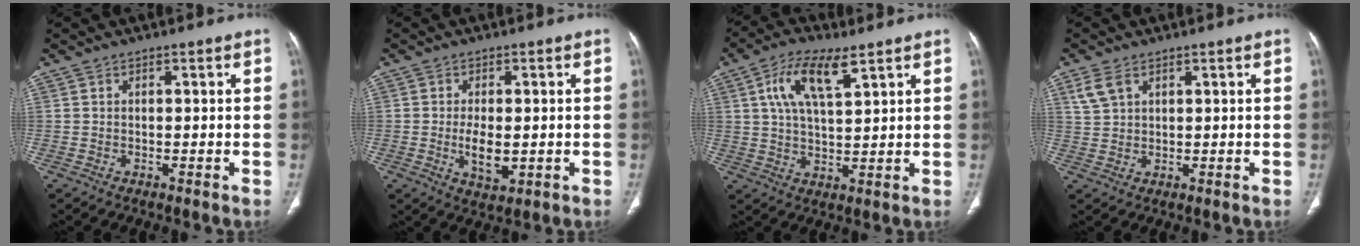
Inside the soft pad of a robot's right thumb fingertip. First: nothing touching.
{"total": 5.4, "force": [-0.6, 2.8, 4.6], "torque": [-0.079, -0.009, -0.008]}
{"total": 10.0, "force": [4.7, 3.8, 7.9], "torque": [-0.147, -0.010, 0.090]}
{"total": 3.9, "force": [2.2, 2.3, 2.3], "torque": [-0.051, 0.001, 0.054]}